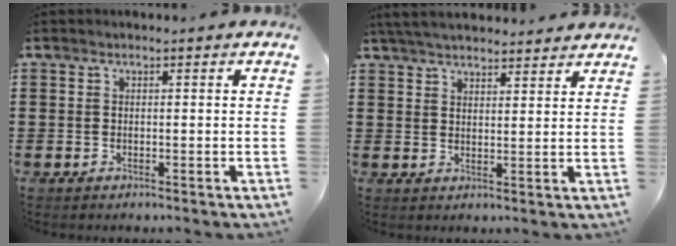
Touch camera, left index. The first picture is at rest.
{"total": 4.7, "force": [4.5, 0.5, 1.2], "torque": [-0.036, -0.011, 0.084]}